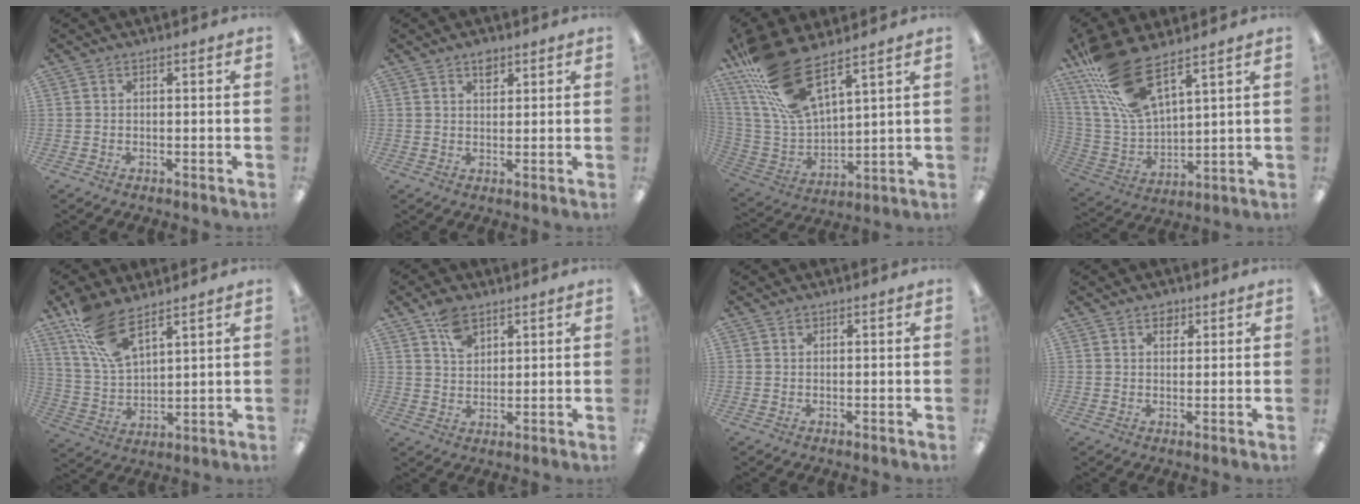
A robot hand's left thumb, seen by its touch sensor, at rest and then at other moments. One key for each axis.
{"total": 3.3, "fx": 2.2, "fy": 1.9, "fz": 1.5, "tx": -0.009, "ty": -0.008, "tz": 0.036}
{"total": 19.3, "fx": 13.2, "fy": 6.9, "fz": 12.3, "tx": -0.285, "ty": -0.073, "tz": 0.235}
{"total": 17.6, "fx": 11.8, "fy": 6.2, "fz": 11.5, "tx": -0.267, "ty": -0.056, "tz": 0.212}
{"total": 11.9, "fx": 8.6, "fy": 4.2, "fz": 7.0, "tx": -0.157, "ty": -0.033, "tz": 0.165}
{"total": 6.3, "fx": 4.1, "fy": 3.8, "fz": 3.0, "tx": -0.049, "ty": -0.010, "tz": 0.075}
{"total": 0.5, "fx": 0.4, "fy": 0.3, "fz": 0.2, "tx": -0.004, "ty": 0.001, "tz": 0.008}
{"total": 2.7, "fx": 1.9, "fy": 1.7, "fz": 1.0, "tx": 0.002, "ty": -0.008, "tz": 0.029}